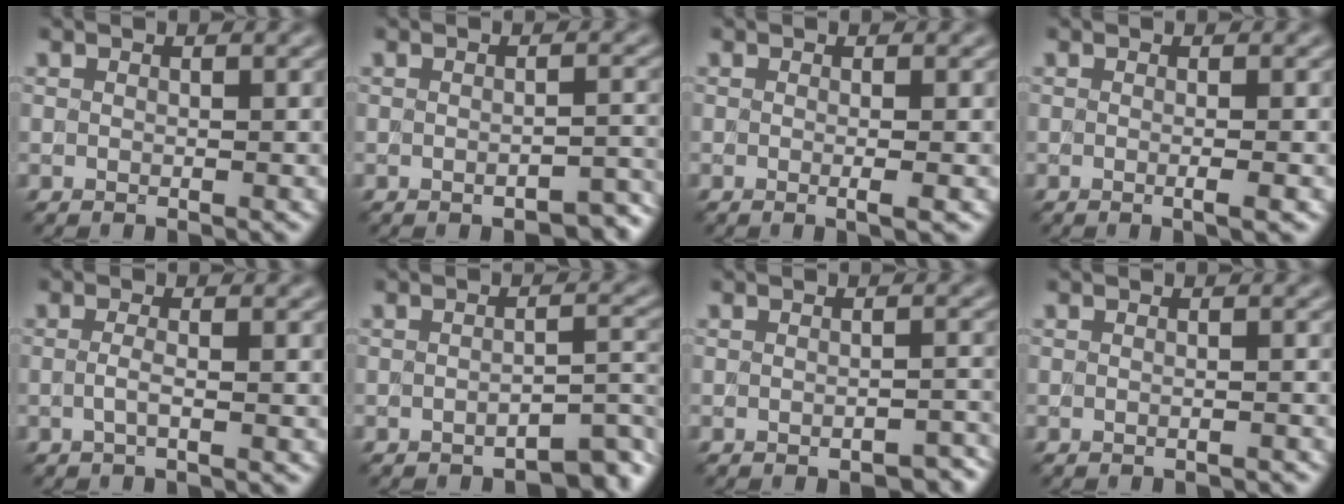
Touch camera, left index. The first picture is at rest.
{"total": 2.8, "force": [-1.9, 0.8, 1.9], "torque": [-0.026, -0.001, -0.022]}
{"total": 2.0, "force": [-0.1, 0.7, 1.8], "torque": [-0.021, -0.005, -0.011]}
{"total": 2.0, "force": [-0.1, 0.8, 1.9], "torque": [-0.017, -0.006, -0.012]}
{"total": 1.2, "force": [-0.1, 0.4, 1.2], "torque": [-0.023, -0.002, -0.008]}
{"total": 3.3, "force": [-2.6, 0.6, 1.9], "torque": [-0.027, 0.005, -0.037]}
{"total": 2.2, "force": [-1.6, 0.7, 1.4], "torque": [-0.017, 0.000, -0.018]}
{"total": 1.0, "force": [-0.8, 0.3, 0.6], "torque": [-0.002, -0.003, -0.019]}